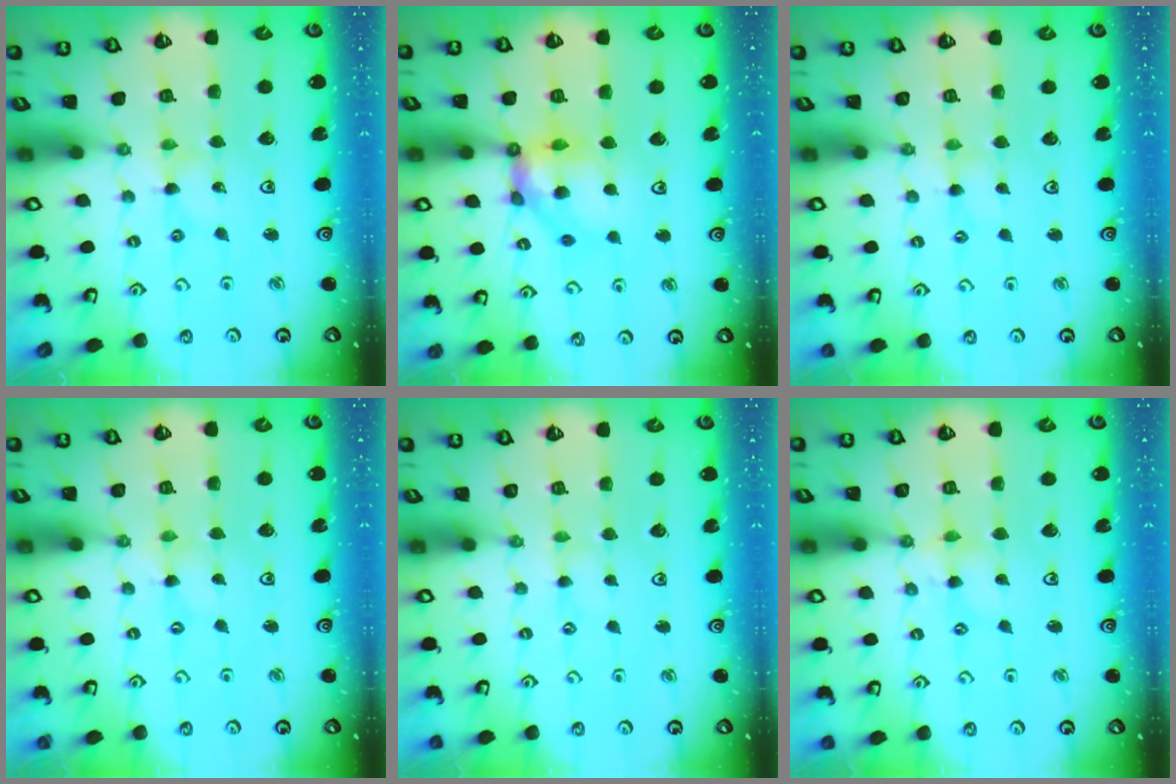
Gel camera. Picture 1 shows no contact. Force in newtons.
{"total": 12.5, "press": 12.4, "slide": 1.7}
{"total": 1.1, "press": 1.1, "slide": 0.3}
{"total": 0.0}
{"total": 0.0}
{"total": 2.7, "press": 2.7, "slide": 0.3}